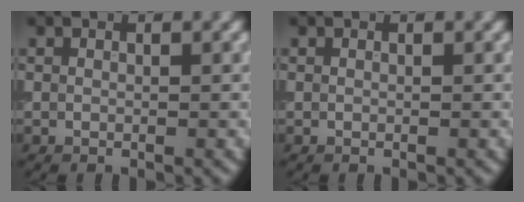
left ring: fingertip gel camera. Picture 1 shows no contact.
{"total": 0.0}